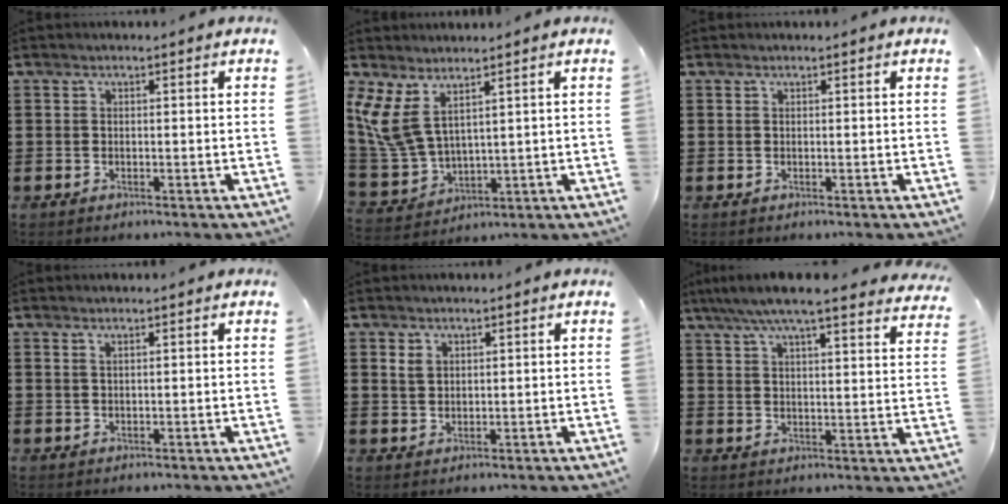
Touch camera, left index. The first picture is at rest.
{"total": 7.7, "force": [3.9, 3.5, 5.7], "torque": [-0.155, -0.022, 0.067]}
{"total": 0.0}
{"total": 0.8, "force": [0.5, 0.2, 0.6], "torque": [-0.013, 0.003, 0.008]}
{"total": 1.9, "force": [1.1, 1.4, 0.8], "torque": [-0.020, 0.004, 0.021]}
{"total": 6.9, "force": [6.0, 0.2, 3.5], "torque": [-0.087, -0.022, 0.103]}